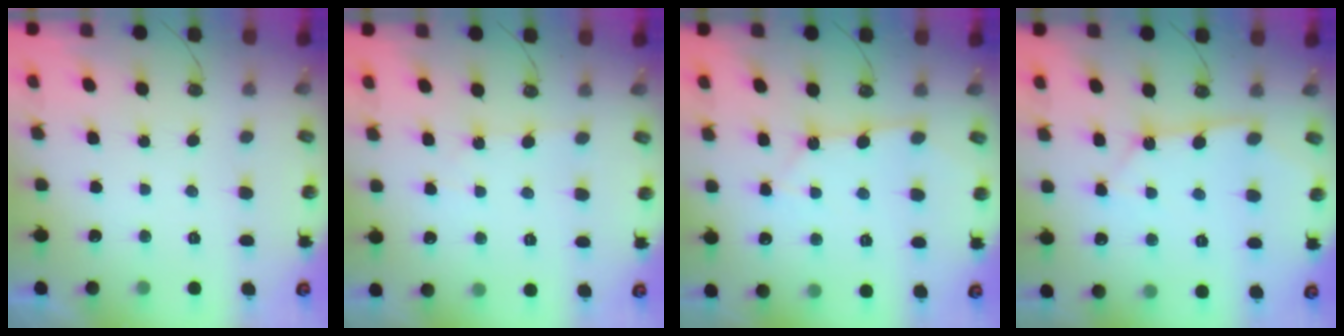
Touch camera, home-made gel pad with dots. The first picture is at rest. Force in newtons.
{"total": 3.0, "press": 3.0, "slide": 0.4}
{"total": 2.6, "press": 2.6, "slide": 0.3}
{"total": 5.6, "press": 5.6, "slide": 0.4}